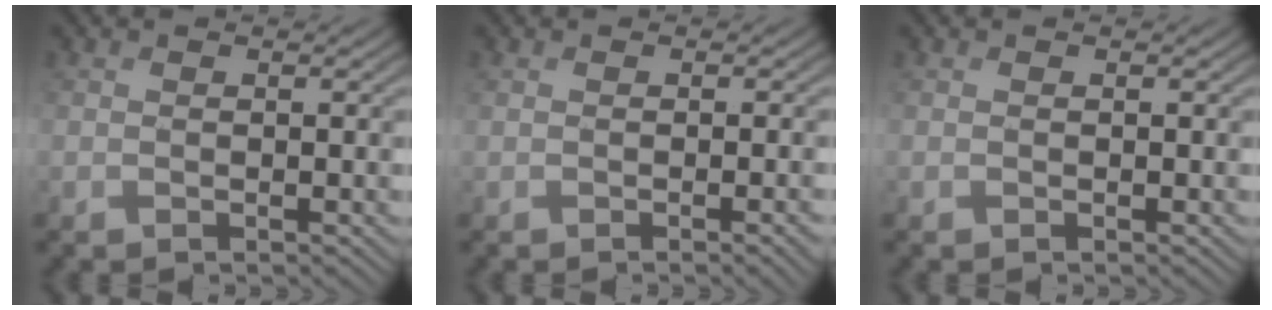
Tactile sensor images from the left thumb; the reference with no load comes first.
{"total": 1.8, "force": [-0.6, 0.3, 1.7], "torque": [-0.021, 0.001, -0.010]}
{"total": 0.0}